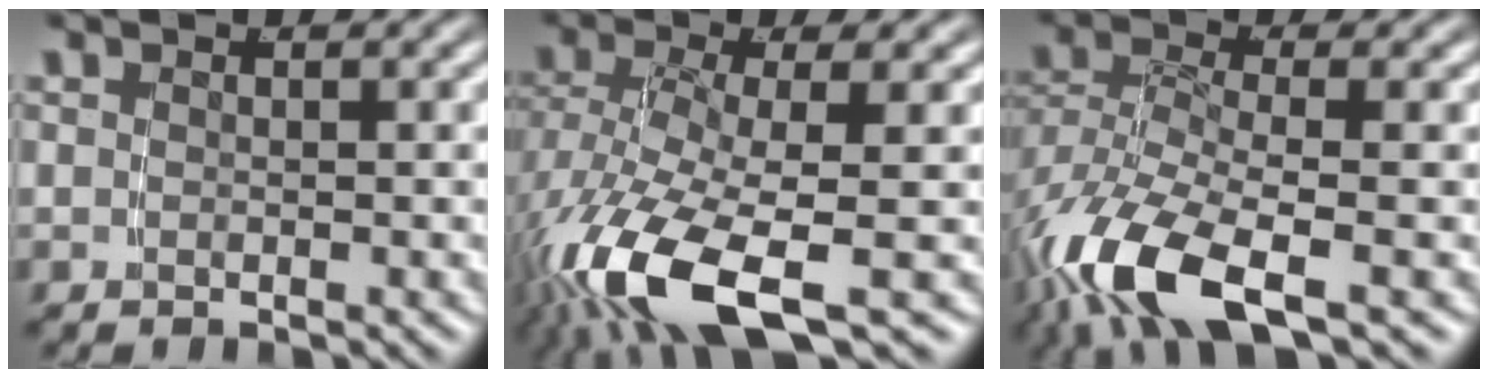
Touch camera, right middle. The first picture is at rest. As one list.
[{"total": 8.3, "force": [-3.5, 3.0, 6.8], "torque": [-0.158, -0.048, -0.029]}, {"total": 7.3, "force": [-3.5, 2.9, 5.7], "torque": [-0.142, -0.043, -0.036]}]